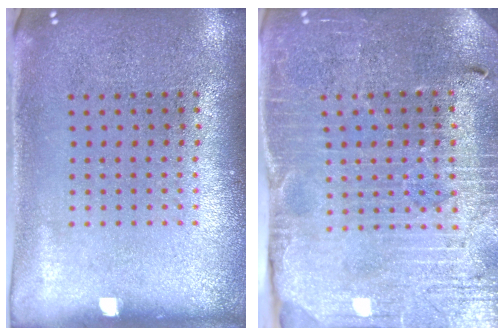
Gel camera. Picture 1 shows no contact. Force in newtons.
{"total": 3.5, "press": 3.4, "slide": 0.6}